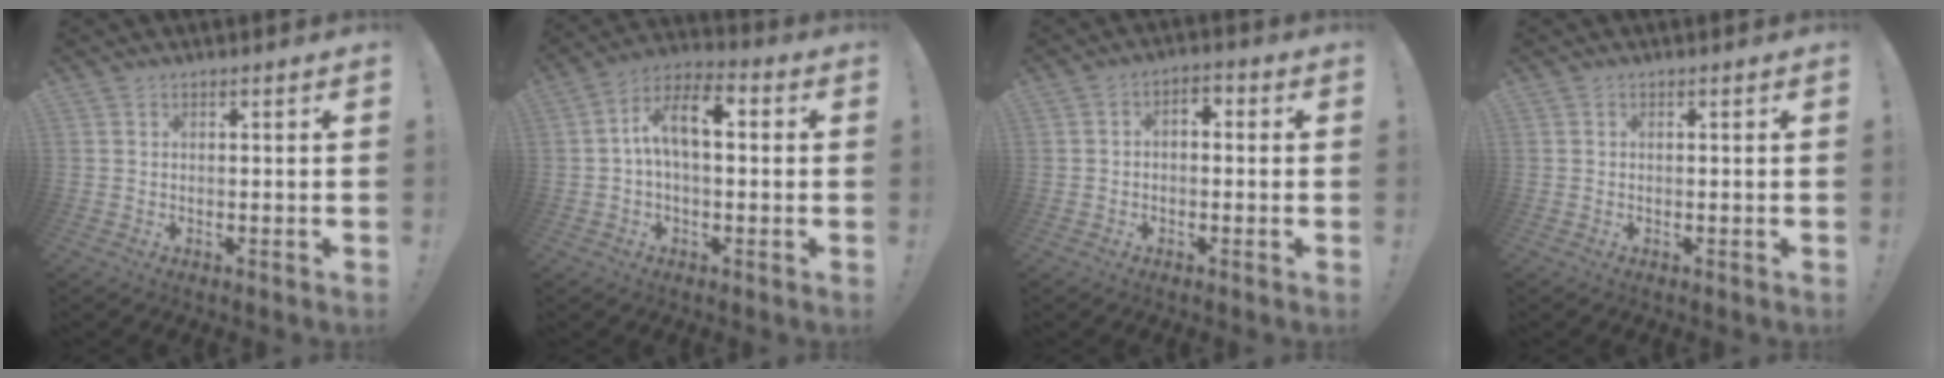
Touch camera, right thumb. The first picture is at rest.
{"total": 11.1, "force": [1.7, 5.7, 9.3], "torque": [-0.159, 0.011, 0.032]}
{"total": 3.2, "force": [-1.8, 1.9, 1.9], "torque": [-0.021, 0.008, -0.034]}
{"total": 0.0}